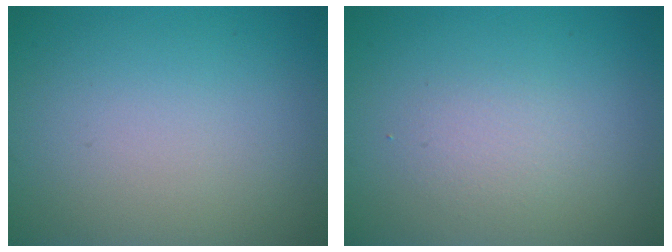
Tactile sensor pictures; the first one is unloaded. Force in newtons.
{"total": 1.5, "press": 1.4, "slide": 0.1}